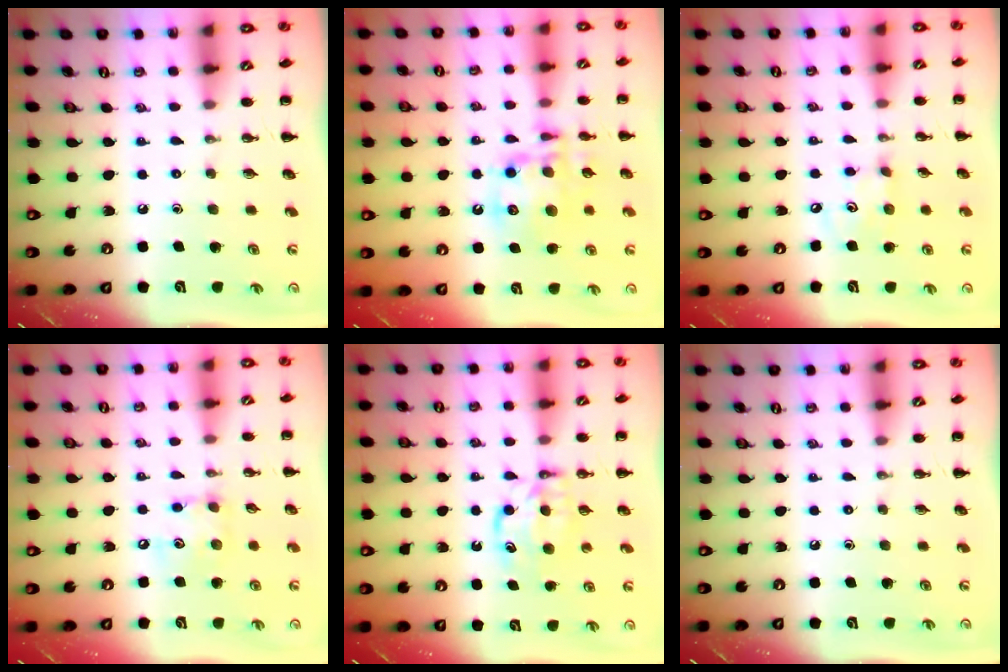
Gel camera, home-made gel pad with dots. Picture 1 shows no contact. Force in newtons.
{"total": 13.2, "press": 12.8, "slide": 3.3}
{"total": 4.9, "press": 4.8, "slide": 0.9}
{"total": 8.0, "press": 8.0, "slide": 0.8}
{"total": 6.8, "press": 6.8, "slide": 0.6}
{"total": 0.0}